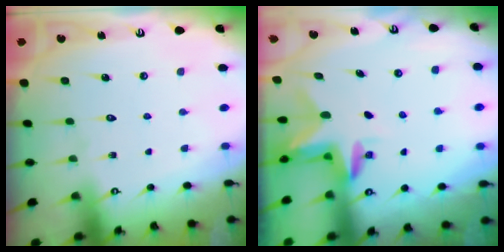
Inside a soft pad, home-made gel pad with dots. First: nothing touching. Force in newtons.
{"total": 2.9, "press": 2.9, "slide": 0.3}